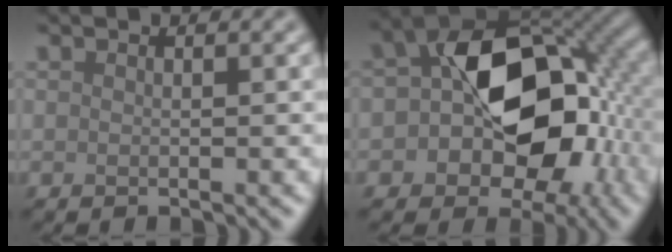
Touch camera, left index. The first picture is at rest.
{"total": 12.8, "force": [-1.2, 8.5, 9.5], "torque": [-0.134, 0.006, -0.025]}